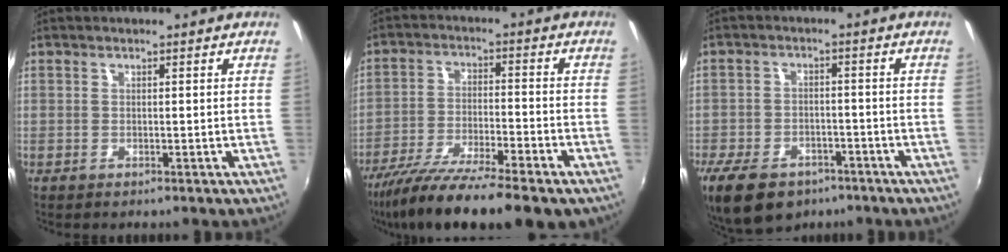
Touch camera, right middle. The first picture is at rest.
{"total": 18.1, "force": [-13.9, 2.9, 11.2], "torque": [-0.212, -0.049, -0.231]}
{"total": 14.0, "force": [-9.2, 7.8, 7.0], "torque": [-0.172, -0.022, -0.150]}